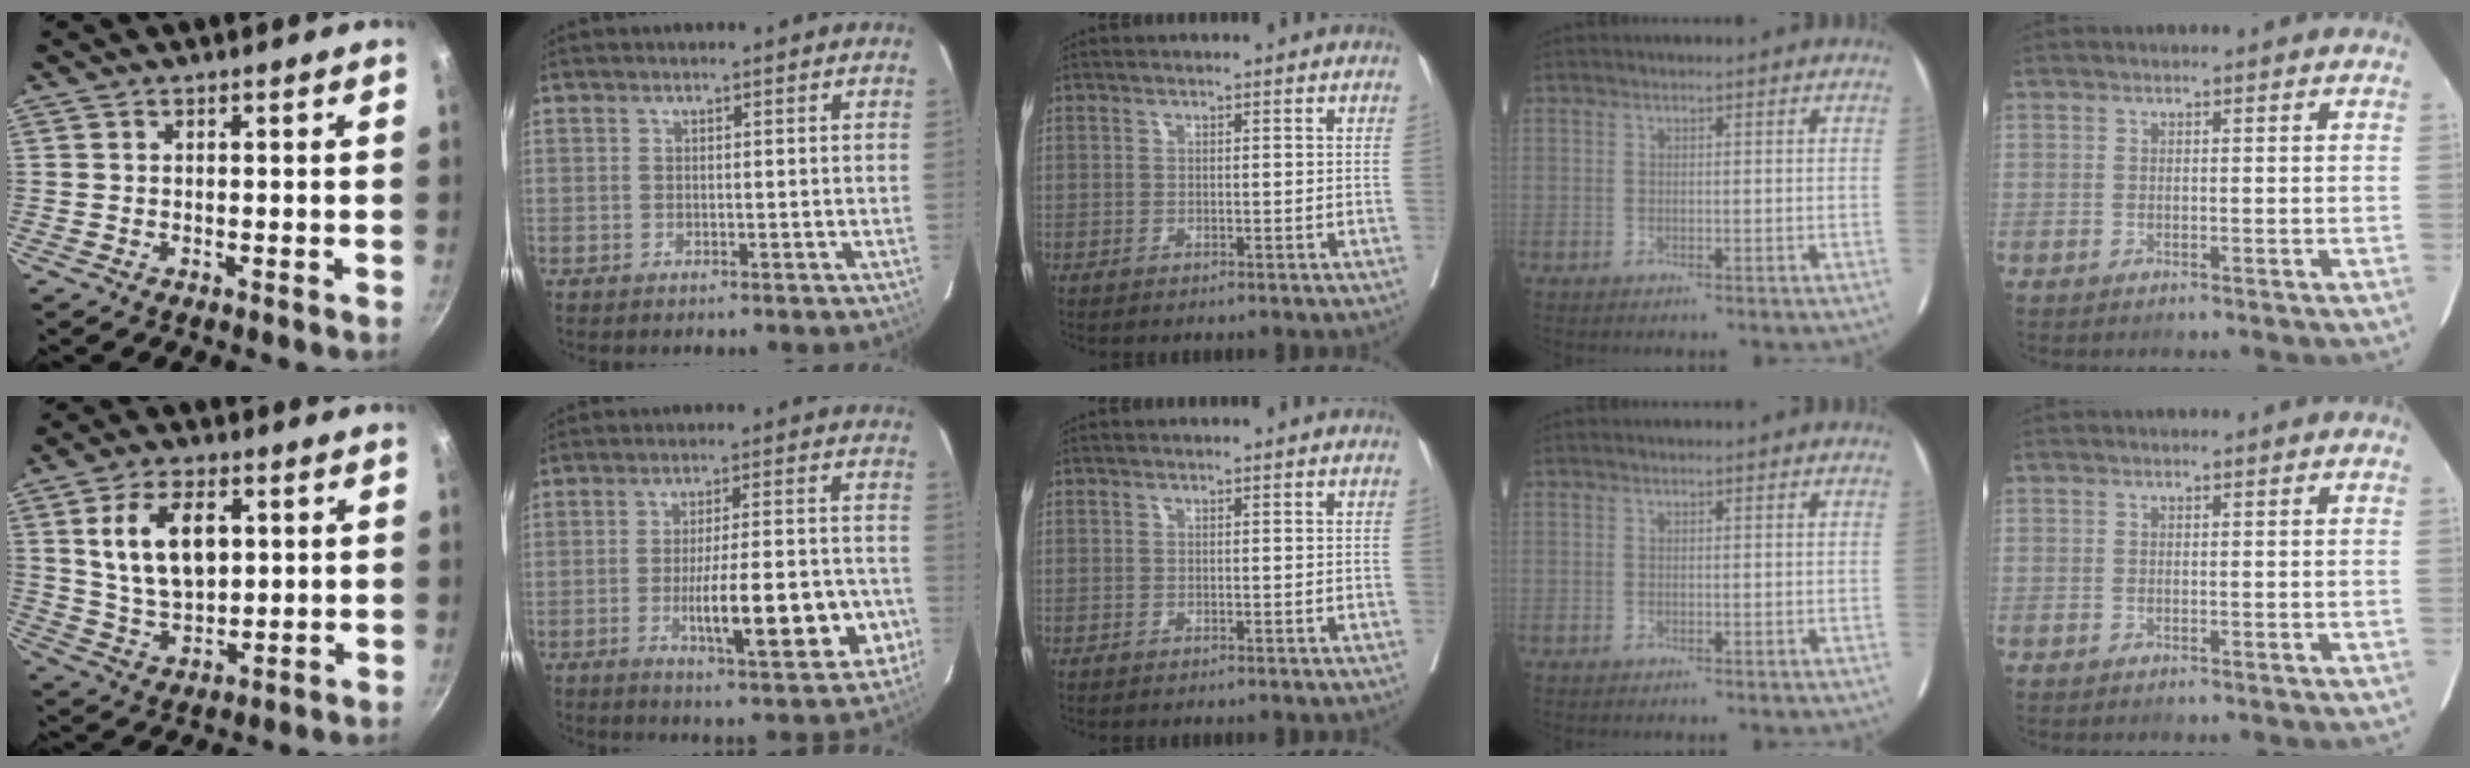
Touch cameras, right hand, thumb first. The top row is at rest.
{"thumb": {"total": 12.8, "force": [3.4, 7.6, 9.8], "torque": [-0.160, -0.012, 0.070]}, "index": {"total": 14.5, "force": [-4.3, 2.8, 13.6], "torque": [-0.196, 0.007, -0.055]}}